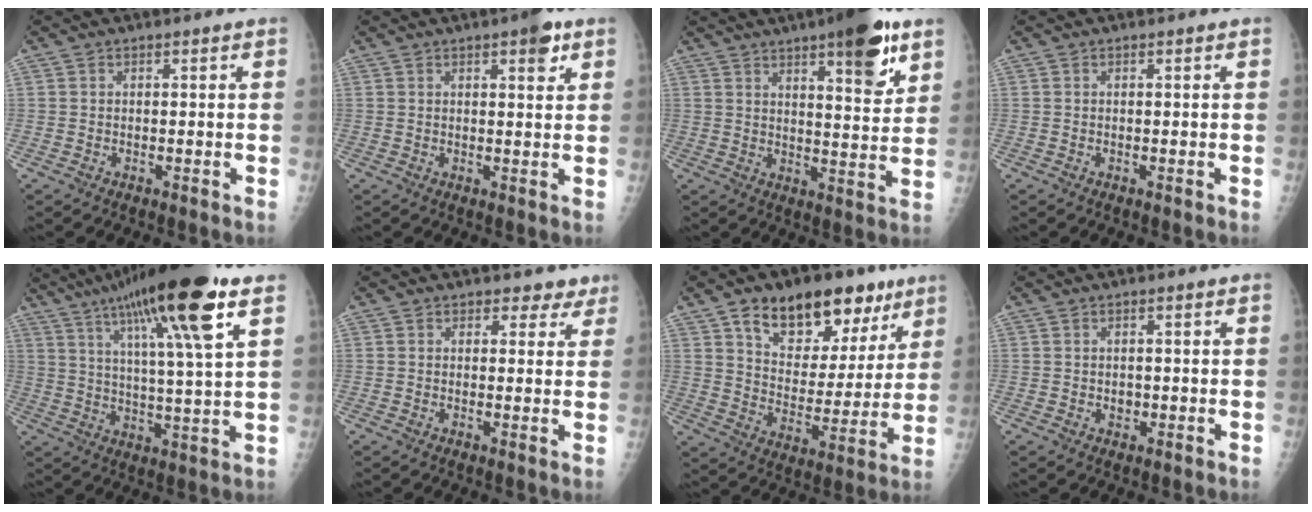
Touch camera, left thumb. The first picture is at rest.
{"total": 4.2, "force": [2.4, 1.3, 3.2], "torque": [-0.033, -0.009, 0.027]}
{"total": 14.2, "force": [8.1, 3.8, 10.9], "torque": [-0.128, -0.039, 0.112]}
{"total": 0.0}
{"total": 20.8, "force": [11.6, 2.4, 17.2], "torque": [-0.285, -0.025, 0.187]}
{"total": 3.4, "force": [2.5, 2.2, 0.3], "torque": [0.027, -0.015, 0.019]}
{"total": 20.5, "force": [12.1, 11.5, 11.9], "torque": [-0.128, -0.038, 0.193]}
{"total": 1.4, "force": [-0.1, 1.2, 0.7], "torque": [-0.007, 0.001, 0.001]}